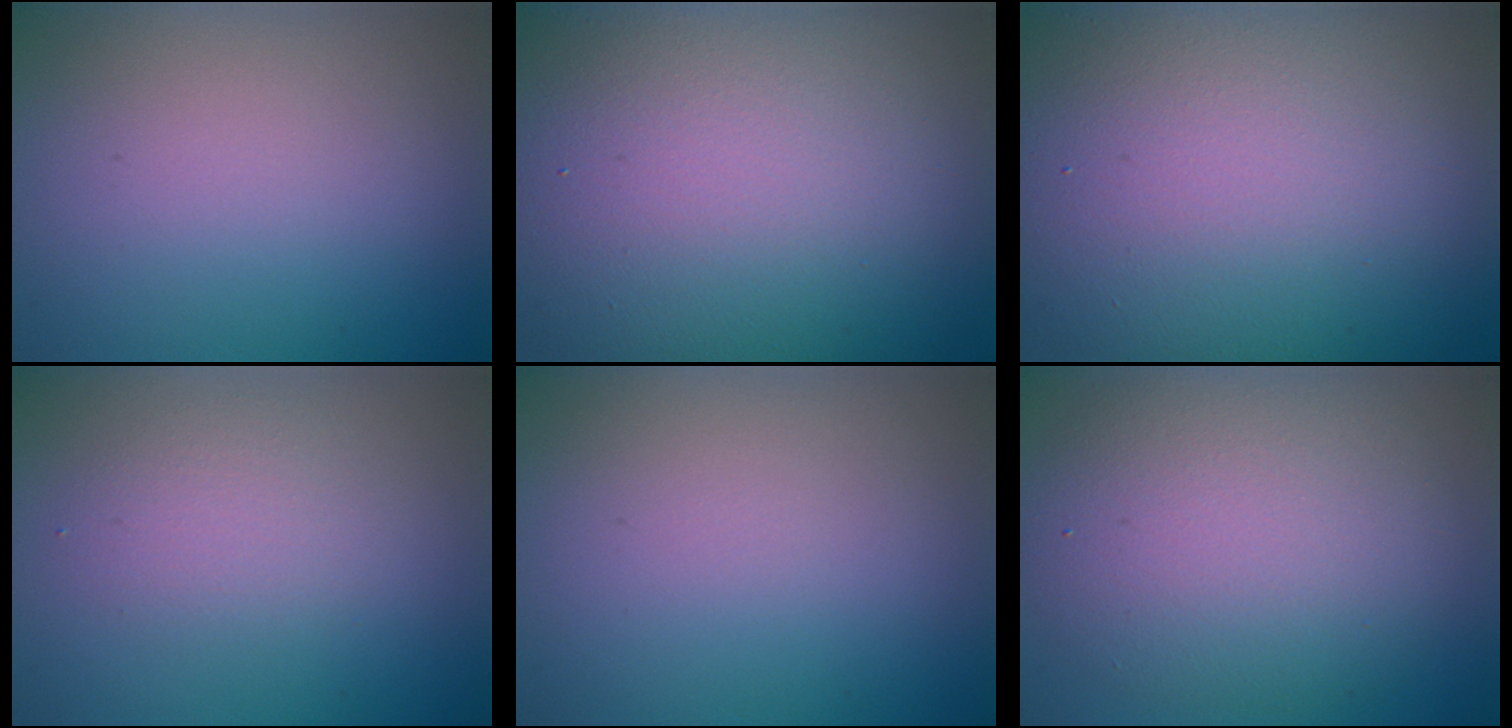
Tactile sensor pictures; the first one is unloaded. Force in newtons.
{"total": 19.4, "press": 19.3, "slide": 1.7}
{"total": 17.1, "press": 17.1, "slide": 1.0}
{"total": 1.9, "press": 1.9, "slide": 0.0}
{"total": 0.0}
{"total": 7.5, "press": 7.5, "slide": 0.2}